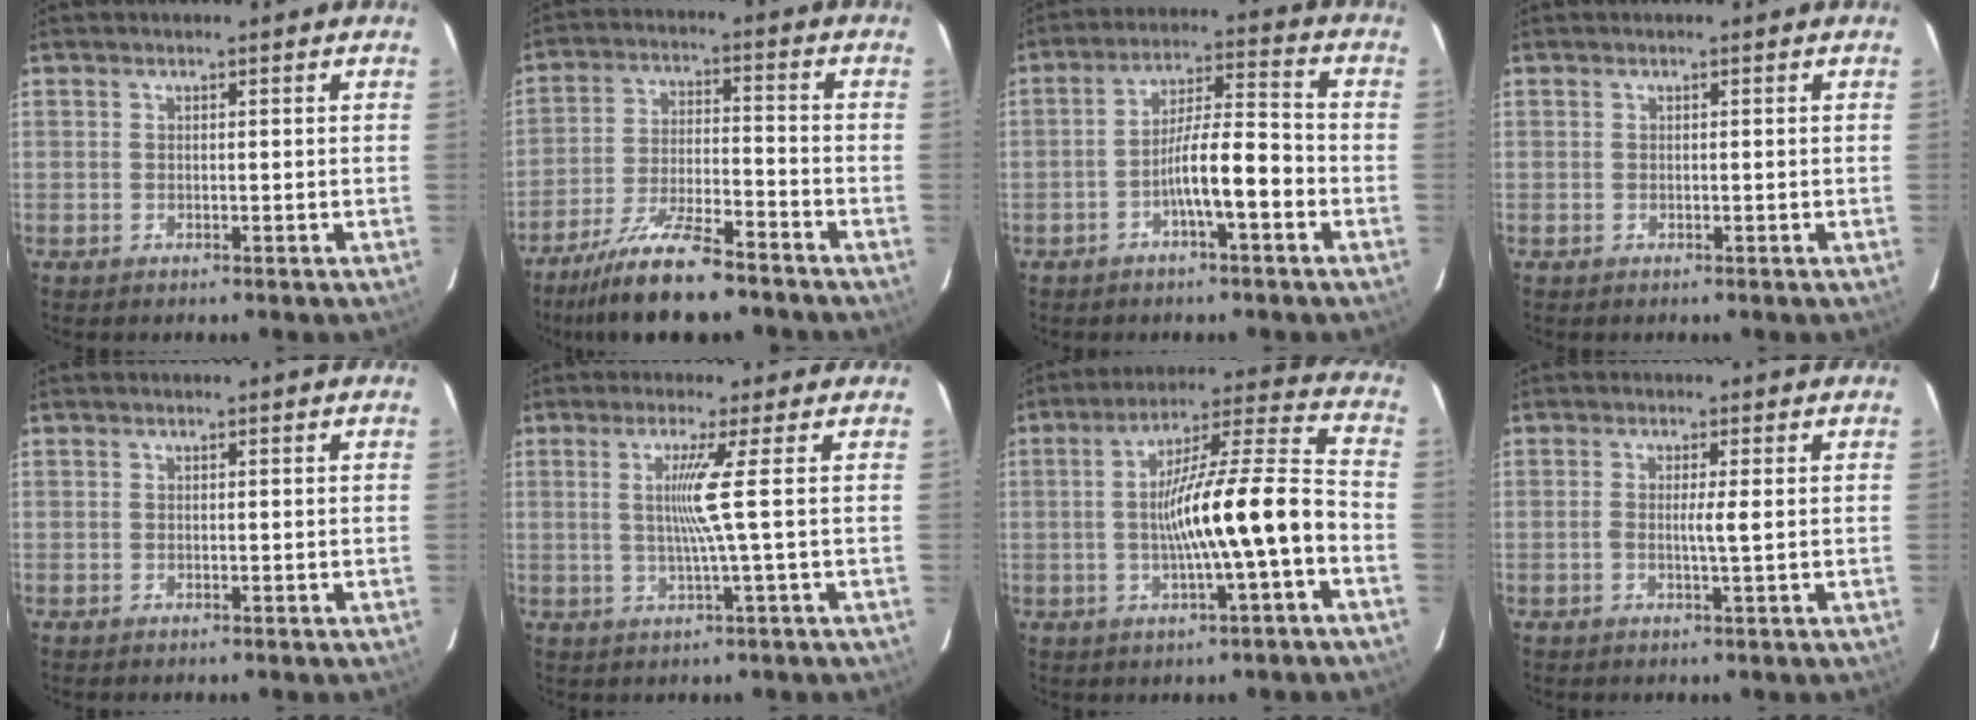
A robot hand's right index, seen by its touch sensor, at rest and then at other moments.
{"total": 11.9, "force": [-9.5, 1.6, 6.9], "torque": [-0.126, -0.018, -0.168]}
{"total": 8.6, "force": [-3.3, 1.2, 7.8], "torque": [-0.139, 0.022, -0.053]}
{"total": 0.0}
{"total": 0.0}
{"total": 5.0, "force": [0.6, -2.1, 4.5], "torque": [-0.089, -0.006, 0.014]}
{"total": 14.5, "force": [-2.9, 0.1, 14.2], "torque": [-0.236, 0.020, -0.047]}
{"total": 2.1, "force": [-0.1, -0.4, 2.0], "torque": [-0.040, -0.002, -0.004]}